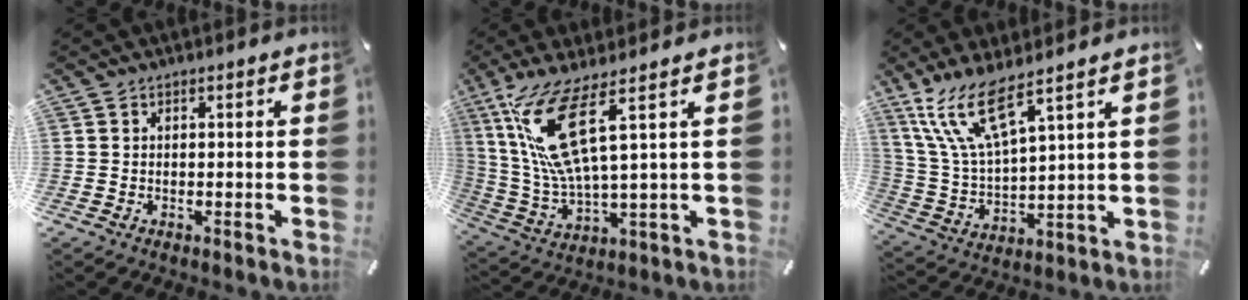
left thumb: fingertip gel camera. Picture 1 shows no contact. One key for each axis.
{"total": 16.6, "fx": 6.0, "fy": 3.9, "fz": 15.0, "tx": -0.331, "ty": -0.013, "tz": 0.094}
{"total": 14.0, "fx": 9.0, "fy": 3.8, "fz": 10.0, "tx": -0.234, "ty": -0.036, "tz": 0.160}